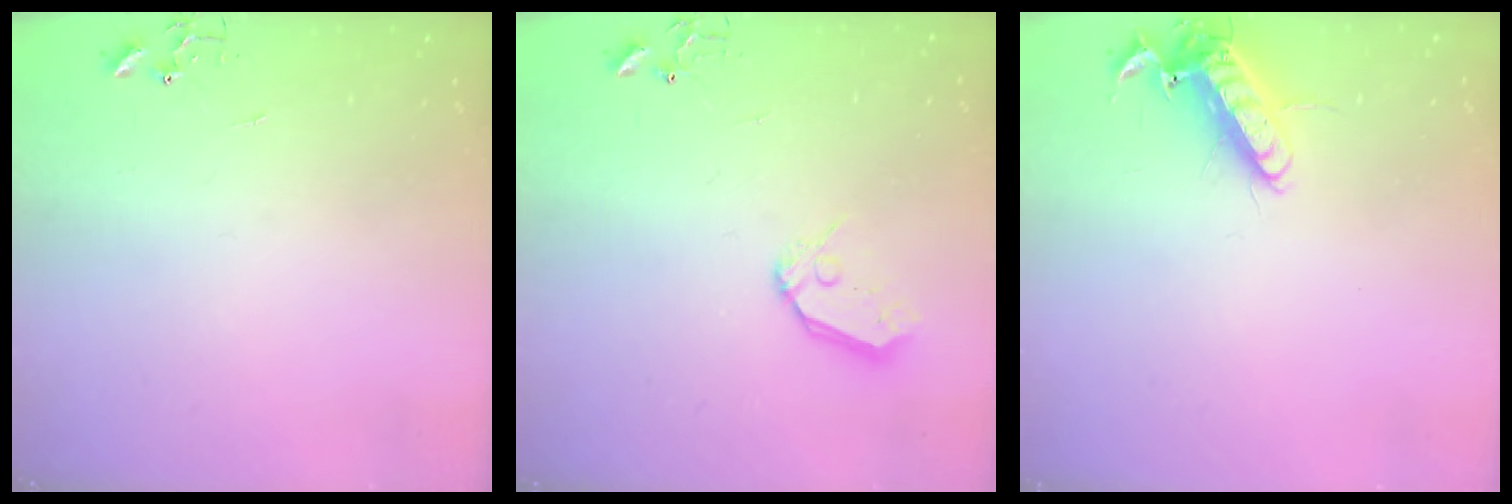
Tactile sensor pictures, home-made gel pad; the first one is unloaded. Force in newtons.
{"total": 8.6, "press": 8.6, "slide": 0.7}
{"total": 12.7, "press": 12.5, "slide": 2.1}